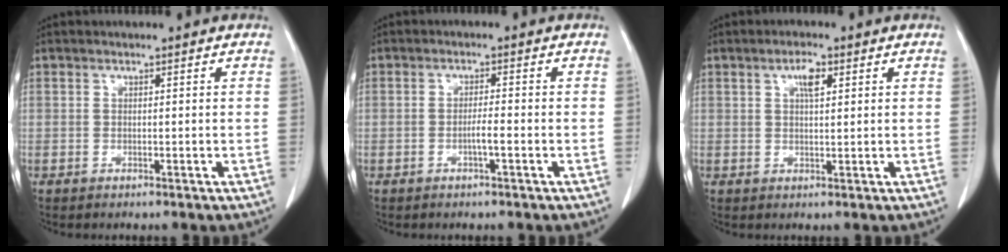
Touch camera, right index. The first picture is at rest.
{"total": 2.0, "force": [-0.9, -0.1, 1.7], "torque": [-0.030, 0.001, -0.018]}
{"total": 2.8, "force": [1.2, 0.8, 2.4], "torque": [-0.049, 0.001, 0.022]}